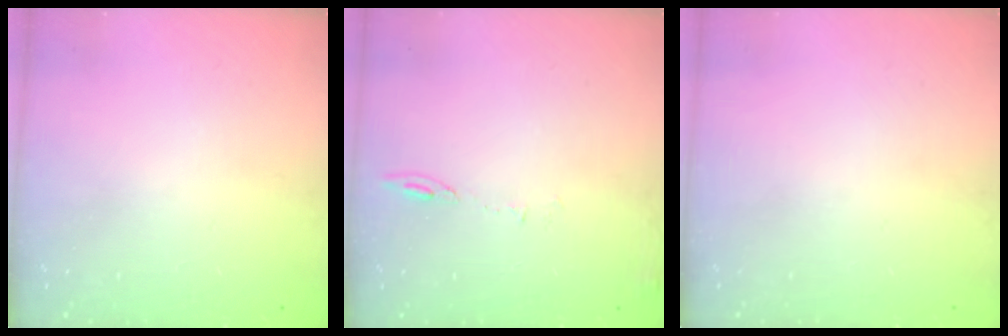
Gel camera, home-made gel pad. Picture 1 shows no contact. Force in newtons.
{"total": 6.2, "press": 6.2, "slide": 0.9}
{"total": 0.0}